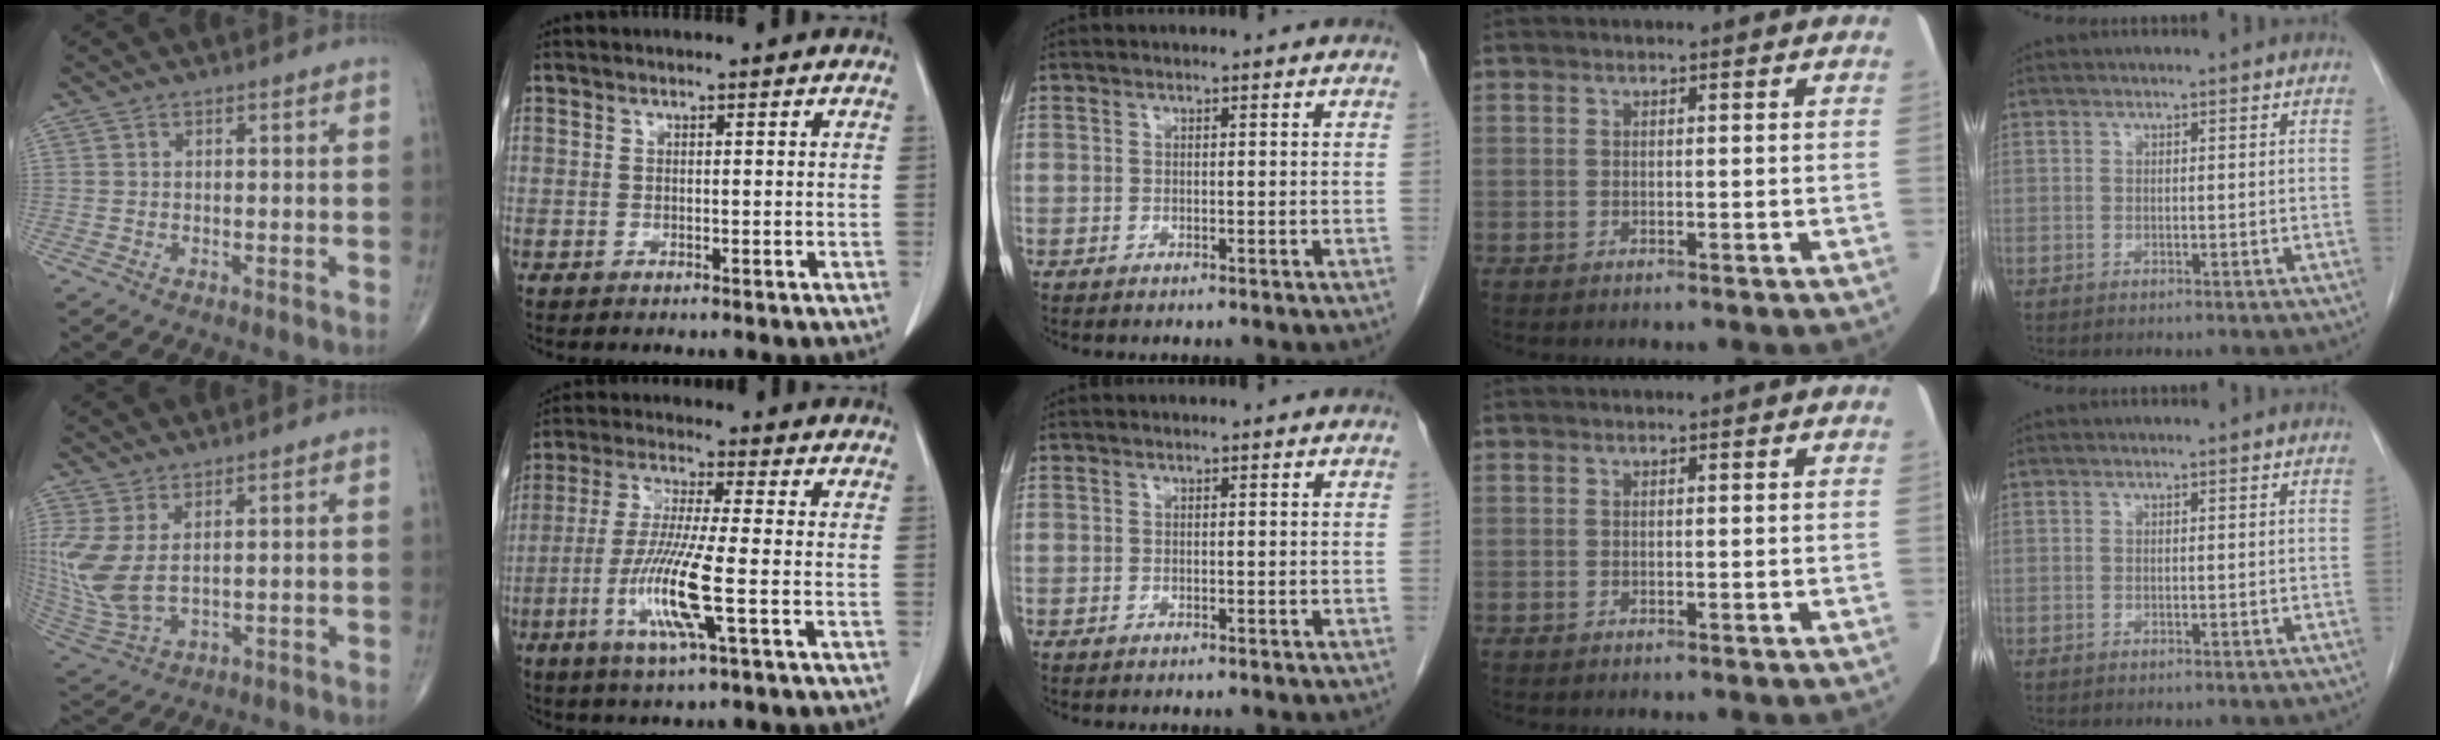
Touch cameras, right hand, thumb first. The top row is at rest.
{"thumb": {"total": 11.1, "force": [2.3, 5.4, 9.5], "torque": [-0.234, -0.016, 0.066]}, "index": {"total": 10.7, "force": [-3.2, 0.0, 10.2], "torque": [-0.211, -0.018, -0.067]}}